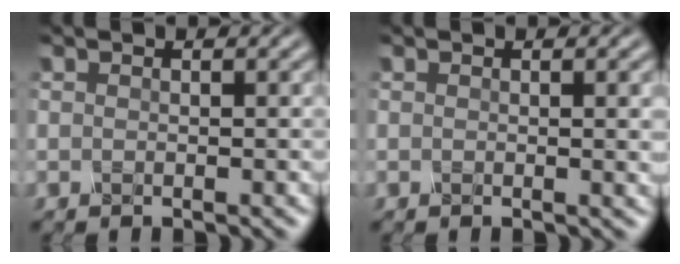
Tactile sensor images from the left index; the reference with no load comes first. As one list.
[{"total": 2.0, "force": [0.3, 0.6, 1.9], "torque": [-0.016, 0.002, -0.001]}]